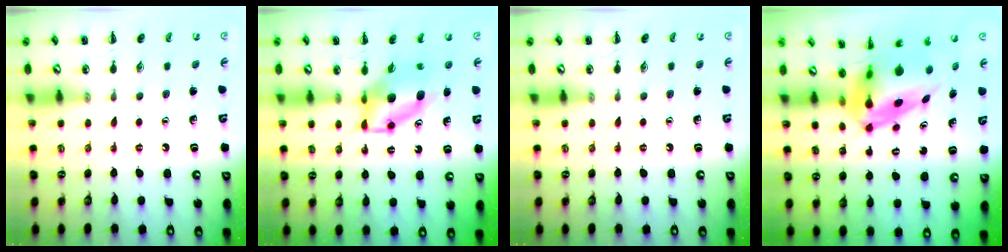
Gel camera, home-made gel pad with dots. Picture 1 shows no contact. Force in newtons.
{"total": 5.8, "press": 5.7, "slide": 1.4}
{"total": 0.0}
{"total": 8.1, "press": 7.7, "slide": 2.3}